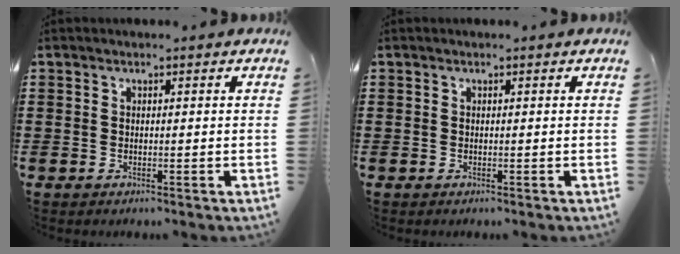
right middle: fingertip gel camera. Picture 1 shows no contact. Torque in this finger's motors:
{"motor_torque": [0.00, 0.00, 0.00, -0.01]}